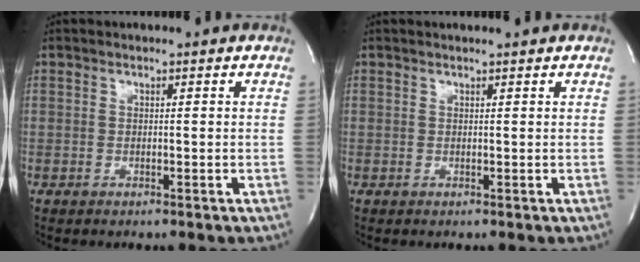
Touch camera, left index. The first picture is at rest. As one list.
[{"total": 1.0, "force": [0.9, -0.3, 0.3], "torque": [-0.004, 0.000, 0.013]}]